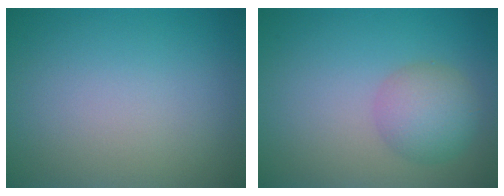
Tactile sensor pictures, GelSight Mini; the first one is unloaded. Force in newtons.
{"total": 3.6, "press": 3.6, "slide": 0.1}